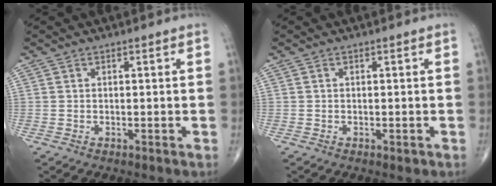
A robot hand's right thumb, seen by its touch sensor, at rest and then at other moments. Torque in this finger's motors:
{"motor_torque": [0.52, 0.40, -0.17, -0.08, -0.03]}